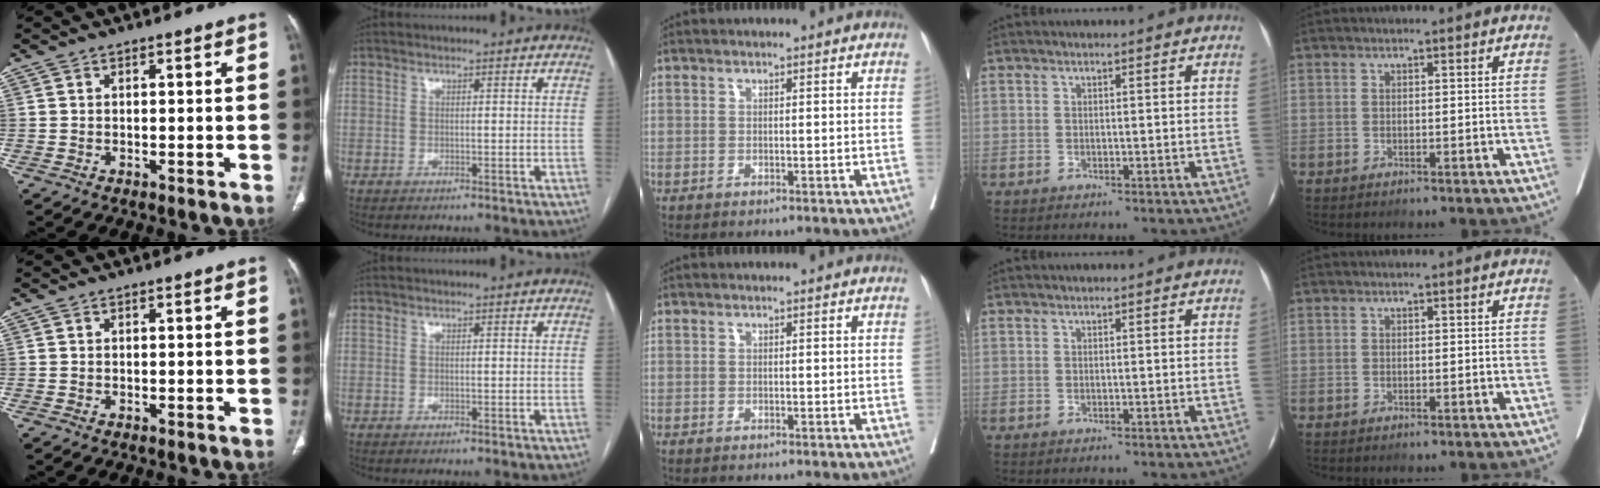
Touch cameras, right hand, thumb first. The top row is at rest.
{}